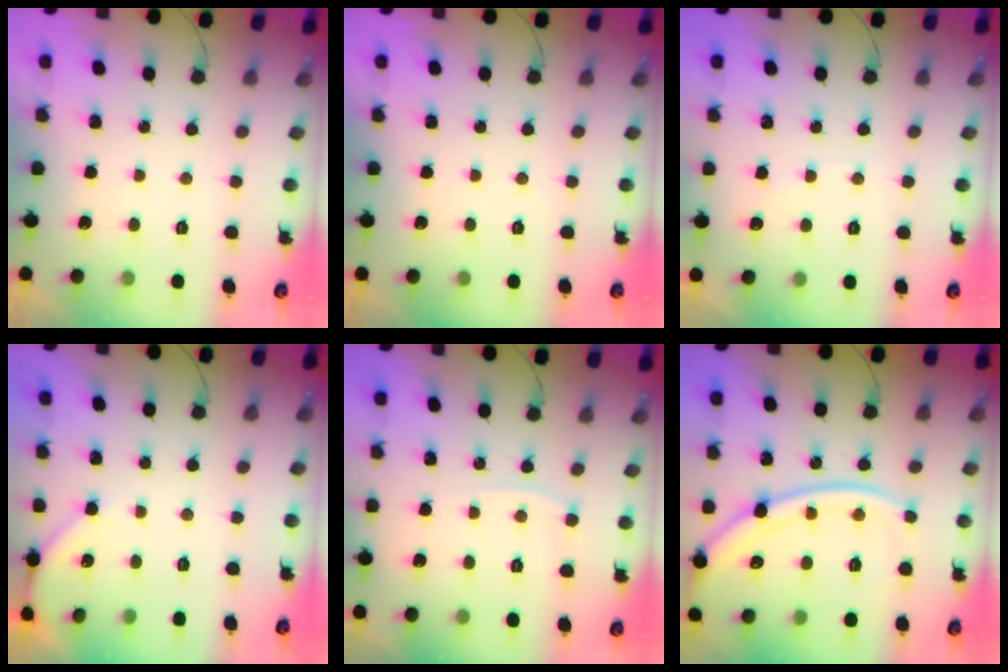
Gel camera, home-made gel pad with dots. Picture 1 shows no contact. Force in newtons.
{"total": 0.0}
{"total": 2.4, "press": 2.3, "slide": 0.3}
{"total": 5.2, "press": 5.1, "slide": 0.6}
{"total": 3.4, "press": 3.4, "slide": 0.3}
{"total": 16.5, "press": 16.4, "slide": 2.3}